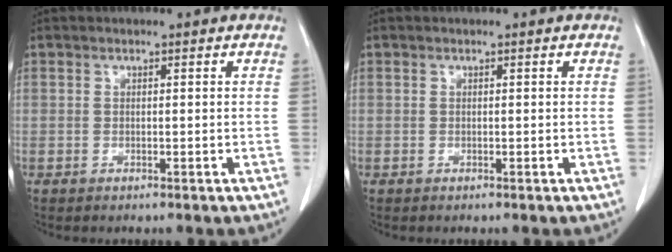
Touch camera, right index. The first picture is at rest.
{"total": 0.0}